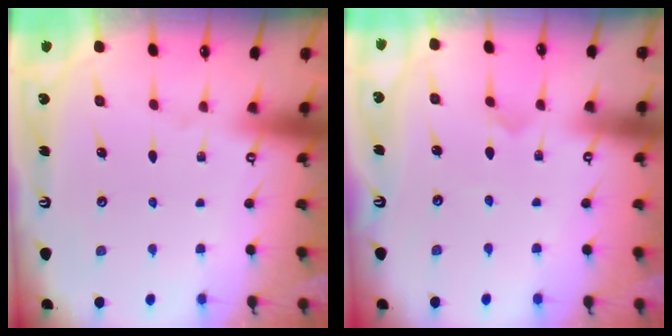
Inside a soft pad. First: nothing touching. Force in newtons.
{"total": 2.7, "press": 2.7, "slide": 0.2}